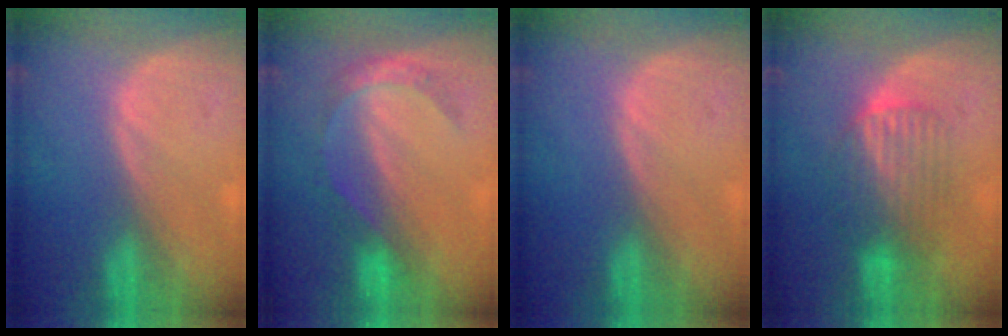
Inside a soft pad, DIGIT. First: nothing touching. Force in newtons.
{"total": 4.4, "press": 4.4, "slide": 0.5}
{"total": 0.0}
{"total": 6.3, "press": 6.2, "slide": 1.1}